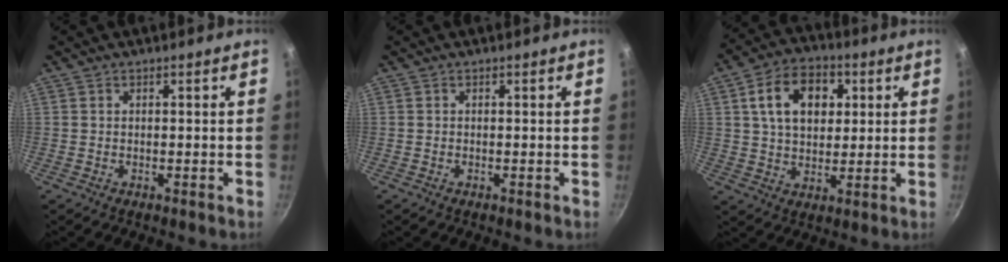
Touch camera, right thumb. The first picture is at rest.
{"total": 0.0}
{"total": 13.0, "force": [3.6, 8.9, 8.8], "torque": [-0.118, 0.004, 0.053]}